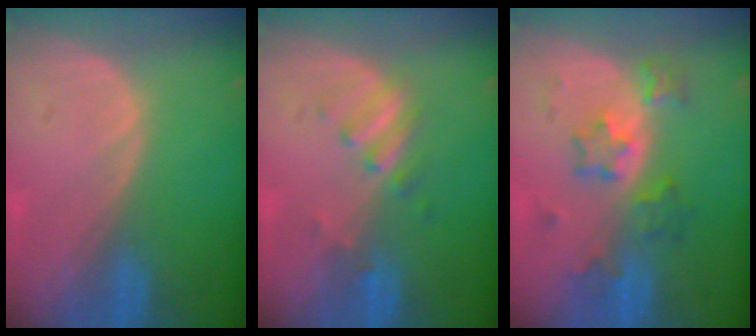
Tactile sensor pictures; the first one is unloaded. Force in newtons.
{"total": 3.2, "press": 3.2, "slide": 0.4}
{"total": 5.9, "press": 5.8, "slide": 1.0}